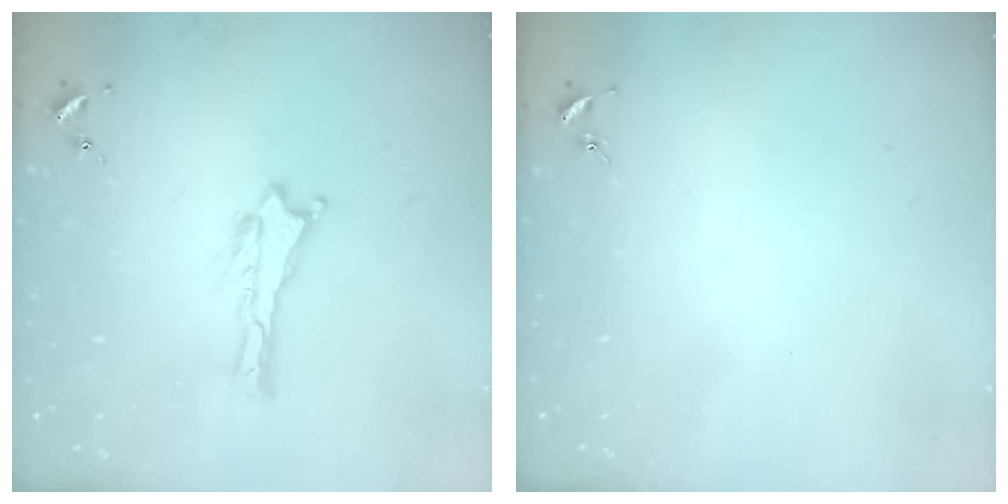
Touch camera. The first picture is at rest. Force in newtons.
{"total": 0.0}